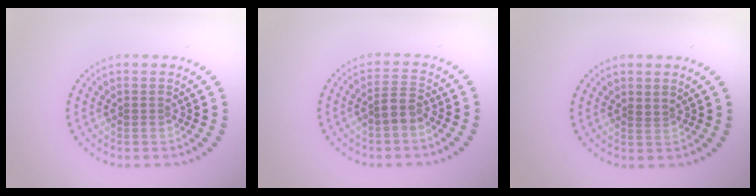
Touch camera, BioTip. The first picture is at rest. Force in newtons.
{"total": 1.9, "press": 1.8, "slide": 0.8}
{"total": 0.5, "press": 0.3, "slide": 0.4}